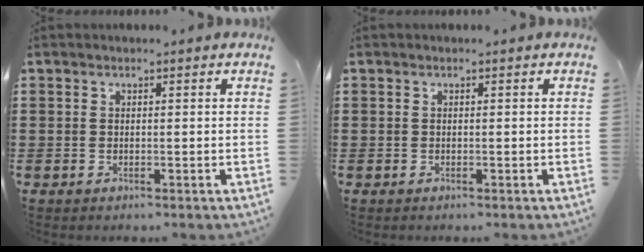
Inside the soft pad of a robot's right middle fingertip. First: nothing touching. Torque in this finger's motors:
{"motor_torque": [-0.08, -0.02, -0.08, -0.03]}